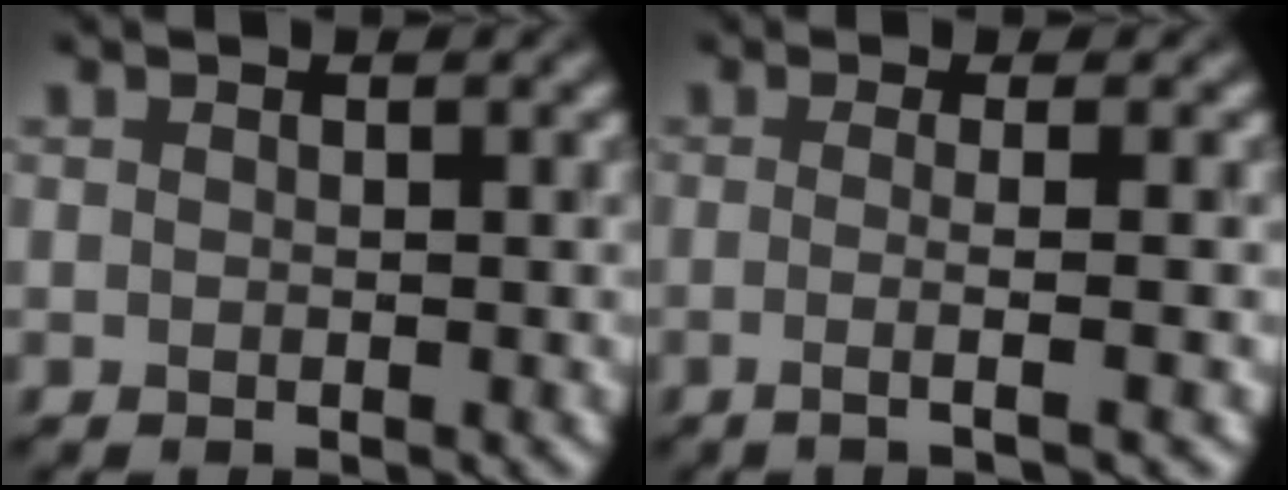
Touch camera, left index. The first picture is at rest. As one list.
[{"total": 3.0, "force": [-0.5, 0.6, 2.9], "torque": [-0.033, 0.006, -0.020]}]